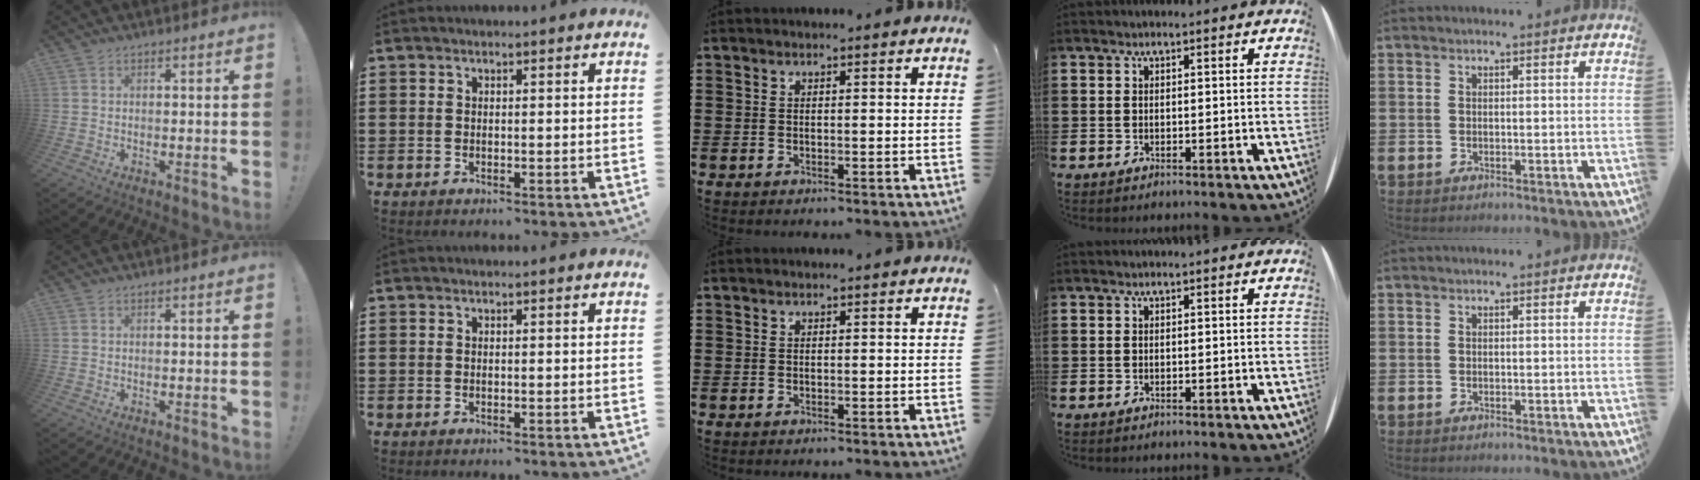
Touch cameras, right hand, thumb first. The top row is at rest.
{}